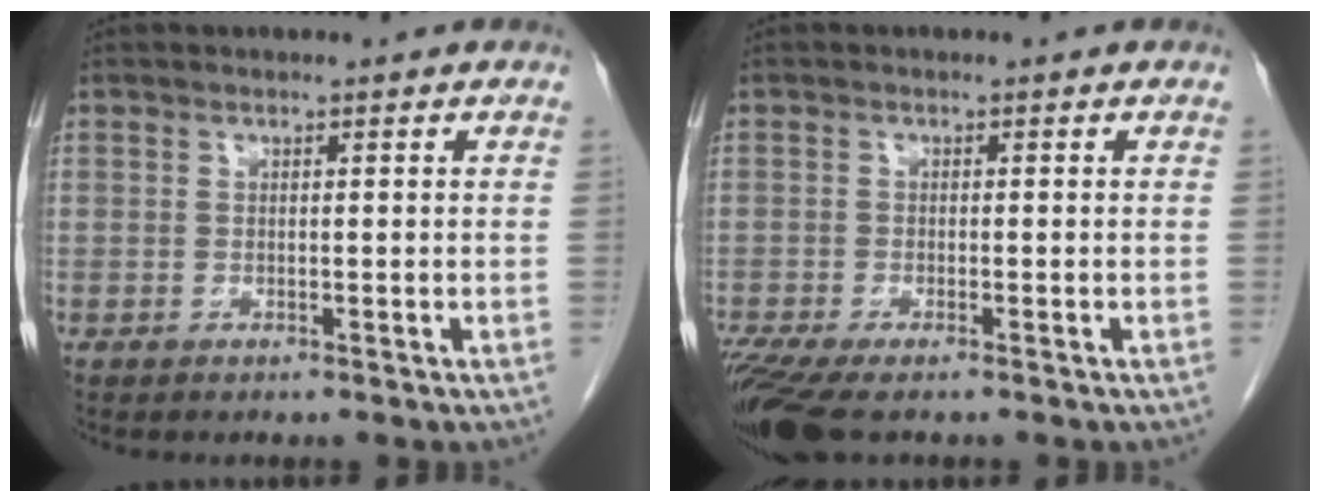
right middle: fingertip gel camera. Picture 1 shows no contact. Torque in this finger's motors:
{"motor_torque": [0.85, -0.58, 0.26, 0.09]}